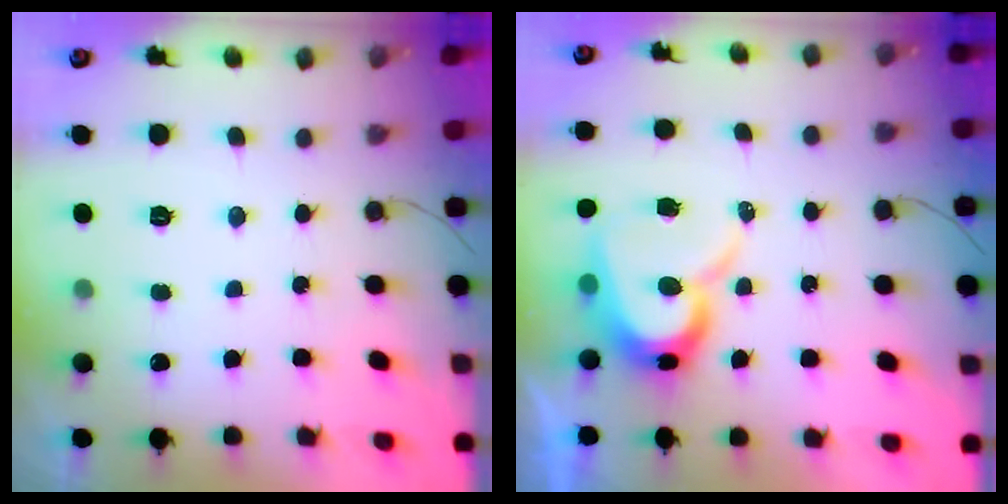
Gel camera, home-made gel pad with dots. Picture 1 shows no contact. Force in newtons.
{"total": 11.4, "press": 11.4, "slide": 1.1}